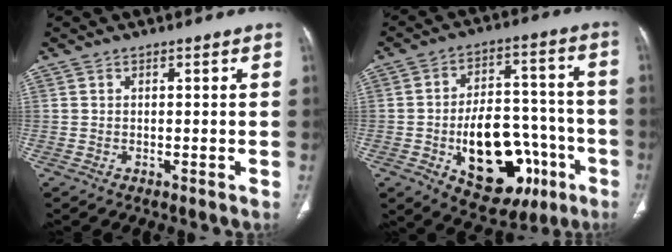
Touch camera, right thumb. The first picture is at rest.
{"total": 21.5, "force": [-7.3, 12.7, 15.8], "torque": [-0.200, 0.044, -0.087]}